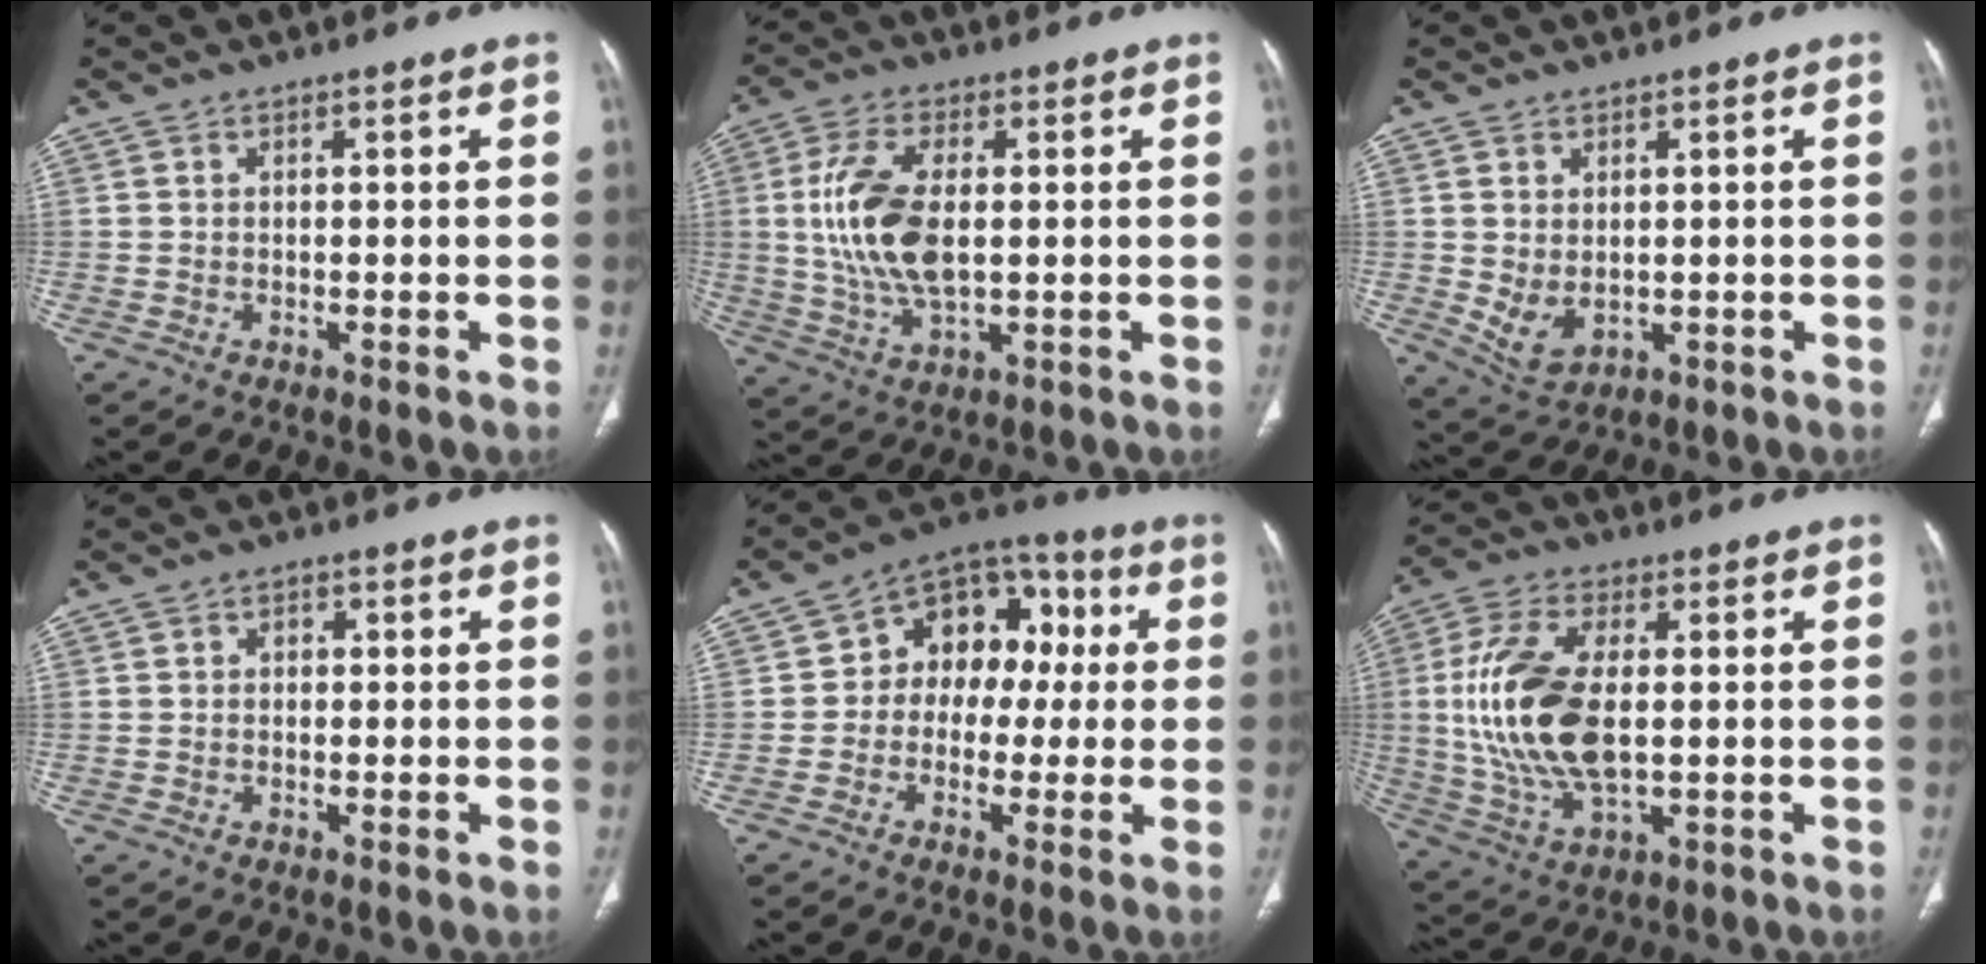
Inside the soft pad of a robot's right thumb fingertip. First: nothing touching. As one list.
[{"total": 13.2, "force": [0.9, 6.4, 11.5], "torque": [-0.244, -0.004, 0.021]}, {"total": 5.1, "force": [0.0, 3.4, 3.8], "torque": [-0.069, -0.007, 0.023]}, {"total": 1.5, "force": [0.2, 1.2, 0.9], "torque": [-0.007, 0.005, -0.001]}, {"total": 13.4, "force": [0.9, 10.2, 8.7], "torque": [-0.075, 0.040, -0.003]}, {"total": 17.7, "force": [0.6, 8.9, 15.3], "torque": [-0.323, -0.007, 0.015]}]